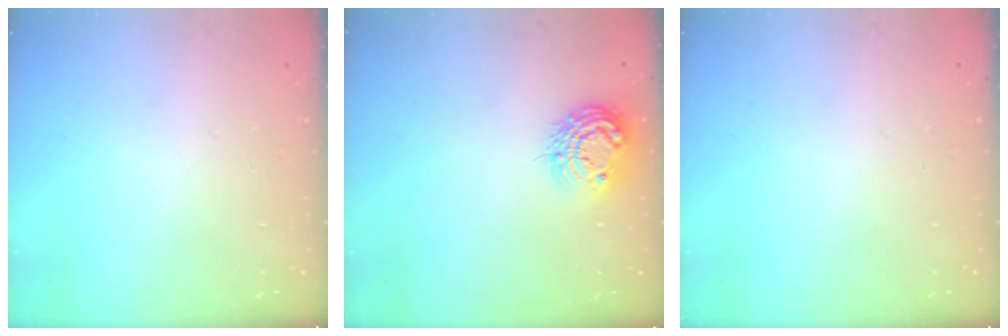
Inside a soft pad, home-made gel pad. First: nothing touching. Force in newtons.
{"total": 11.0, "press": 11.0, "slide": 0.7}
{"total": 0.0}